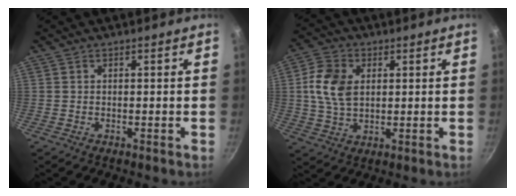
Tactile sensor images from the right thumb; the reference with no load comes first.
{"total": 9.2, "force": [1.7, 6.3, 6.5], "torque": [-0.113, 0.004, 0.030]}